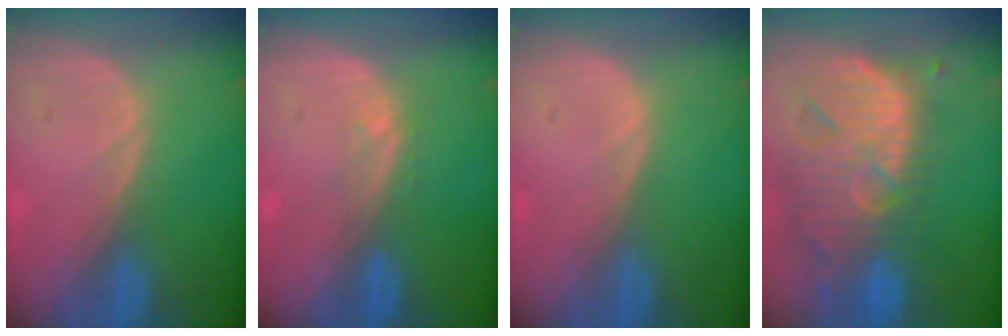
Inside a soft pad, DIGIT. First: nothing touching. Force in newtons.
{"total": 1.0, "press": 1.0, "slide": 0.2}
{"total": 0.0}
{"total": 13.4, "press": 11.5, "slide": 6.9}